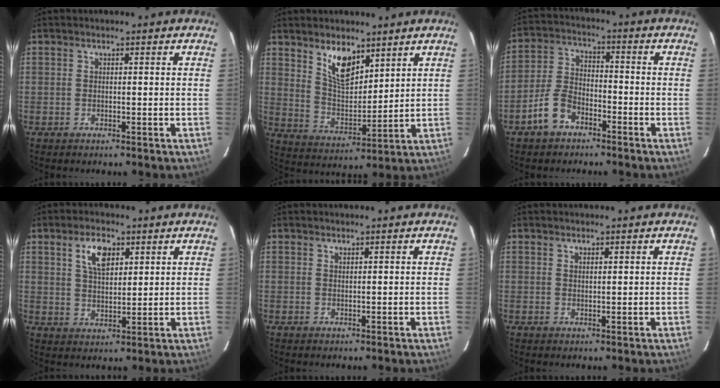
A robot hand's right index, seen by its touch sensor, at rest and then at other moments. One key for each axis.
{"total": 9.4, "fx": 6.1, "fy": 4.2, "fz": 5.8, "tx": -0.099, "ty": 0.002, "tz": 0.122}
{"total": 7.7, "fx": -4.9, "fy": 4.4, "fz": 4.0, "tx": -0.092, "ty": 0.015, "tz": -0.093}
{"total": 6.5, "fx": 3.2, "fy": 3.2, "fz": 4.7, "tx": -0.084, "ty": 0.008, "tz": 0.061}
{"total": 0.5, "fx": 0.5, "fy": 0.0, "fz": 0.2, "tx": -0.003, "ty": 0.000, "tz": 0.010}
{"total": 1.1, "fx": 0.8, "fy": 0.4, "fz": 0.6, "tx": -0.009, "ty": 0.001, "tz": 0.015}